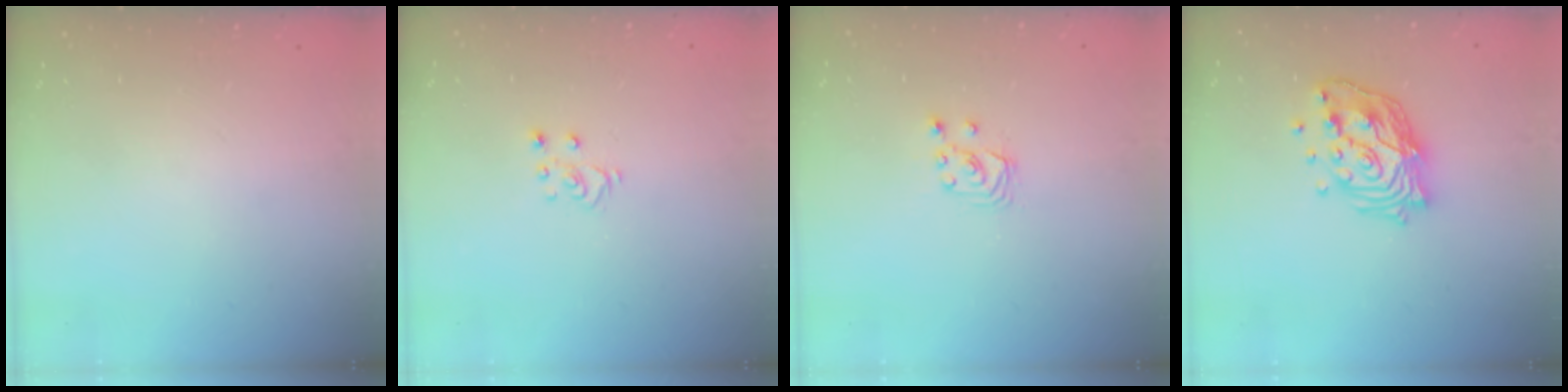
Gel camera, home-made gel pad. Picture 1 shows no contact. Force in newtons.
{"total": 3.9, "press": 3.9, "slide": 0.1}
{"total": 3.0, "press": 3.0, "slide": 0.3}
{"total": 15.2, "press": 15.1, "slide": 1.5}